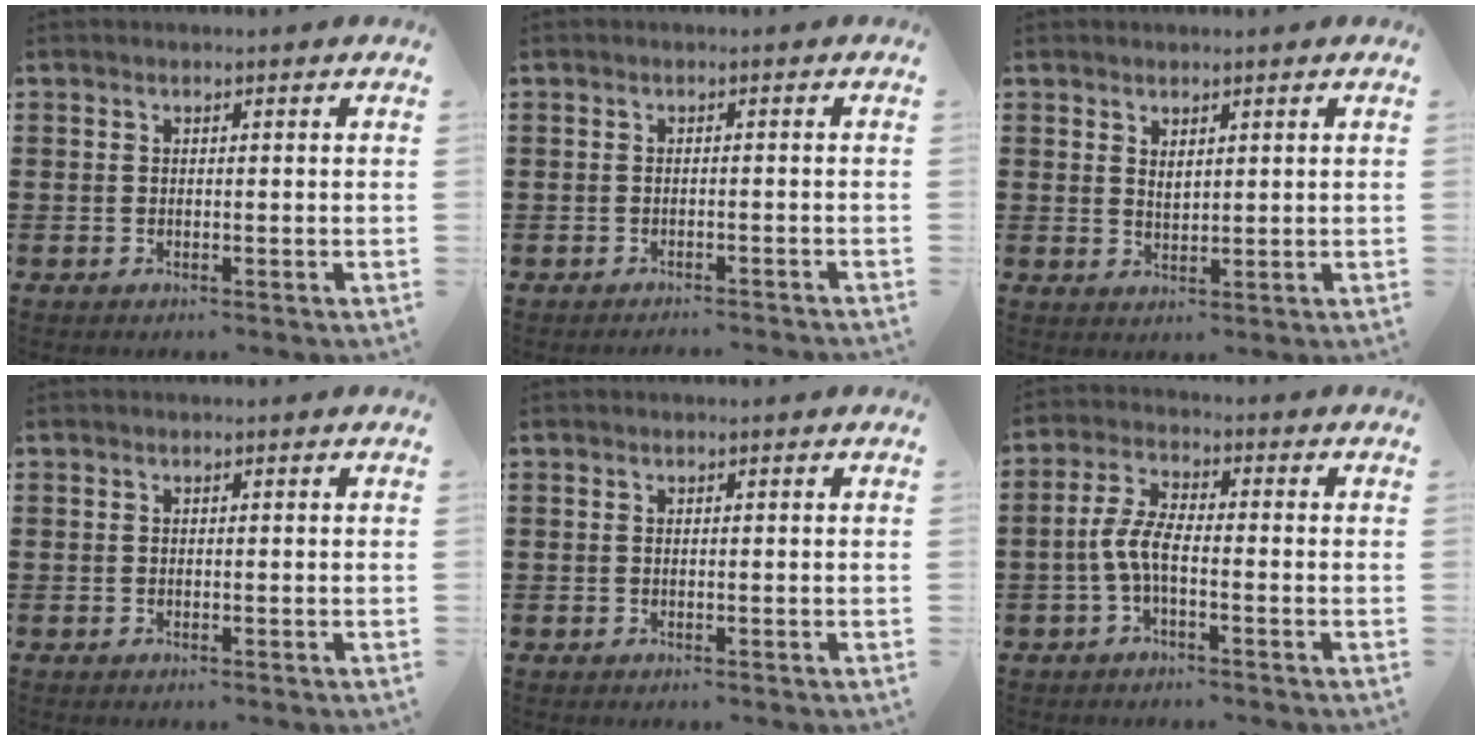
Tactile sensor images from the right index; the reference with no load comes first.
{"total": 1.2, "force": [-1.2, -0.1, -0.1], "torque": [-0.001, 0.001, -0.025]}
{"total": 1.6, "force": [1.3, 0.7, 0.8], "torque": [-0.016, 0.004, 0.023]}
{"total": 0.0}
{"total": 0.0}
{"total": 5.1, "force": [-1.6, 1.6, 4.5], "torque": [-0.108, -0.004, -0.037]}